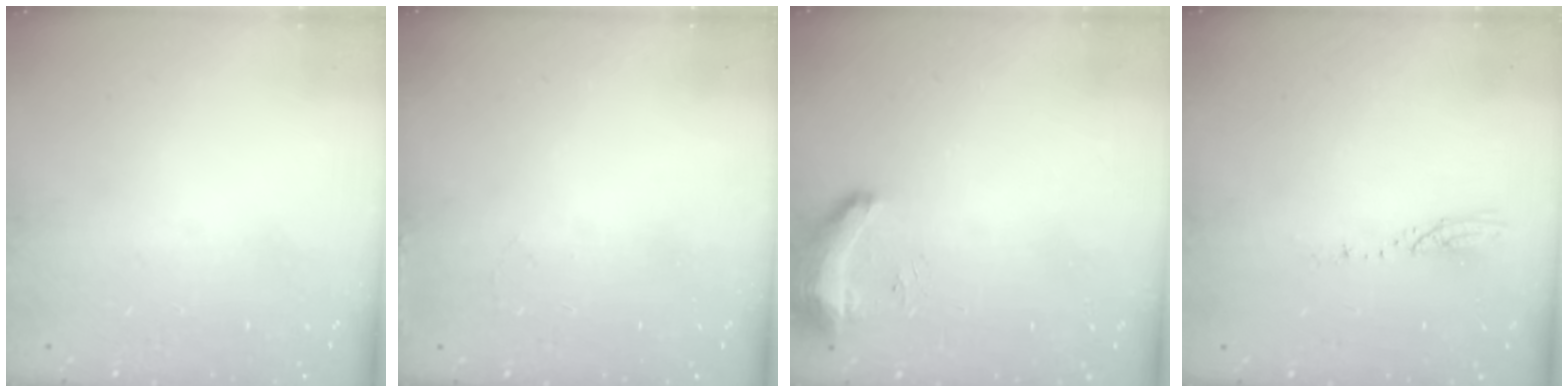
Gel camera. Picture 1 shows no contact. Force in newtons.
{"total": 5.2, "press": 5.0, "slide": 1.3}
{"total": 16.1, "press": 10.6, "slide": 12.1}
{"total": 3.0, "press": 3.0, "slide": 0.2}